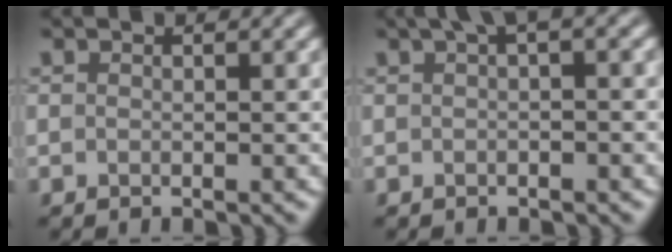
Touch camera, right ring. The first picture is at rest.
{"total": 1.5, "force": [0.2, 0.4, 1.5], "torque": [-0.027, 0.005, 0.003]}